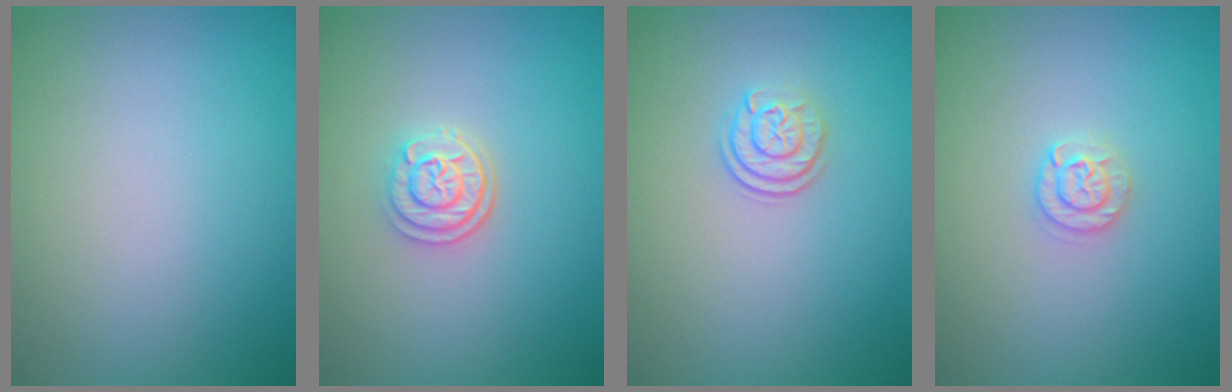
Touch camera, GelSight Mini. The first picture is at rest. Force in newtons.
{"total": 2.6, "press": 2.2, "slide": 1.3}
{"total": 2.1, "press": 1.7, "slide": 1.3}
{"total": 1.7, "press": 1.7, "slide": 0.3}